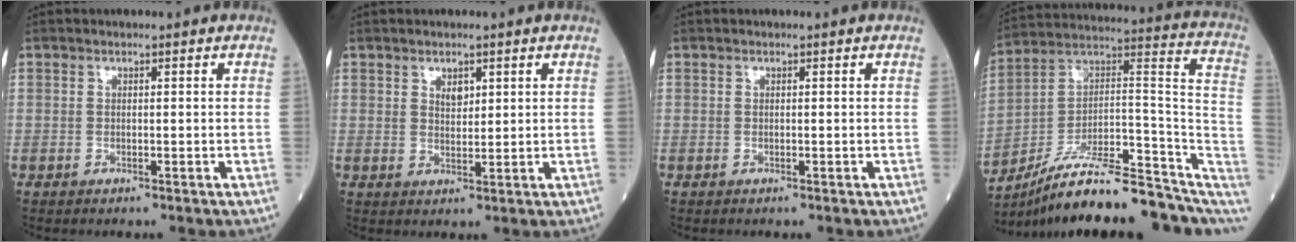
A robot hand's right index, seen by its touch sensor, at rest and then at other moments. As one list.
[{"total": 2.2, "force": [1.2, 1.1, 1.5], "torque": [-0.025, -0.002, 0.024]}, {"total": 0.0}, {"total": 22.6, "force": [-17.6, 5.5, 13.1], "torque": [-0.136, 0.046, -0.272]}]